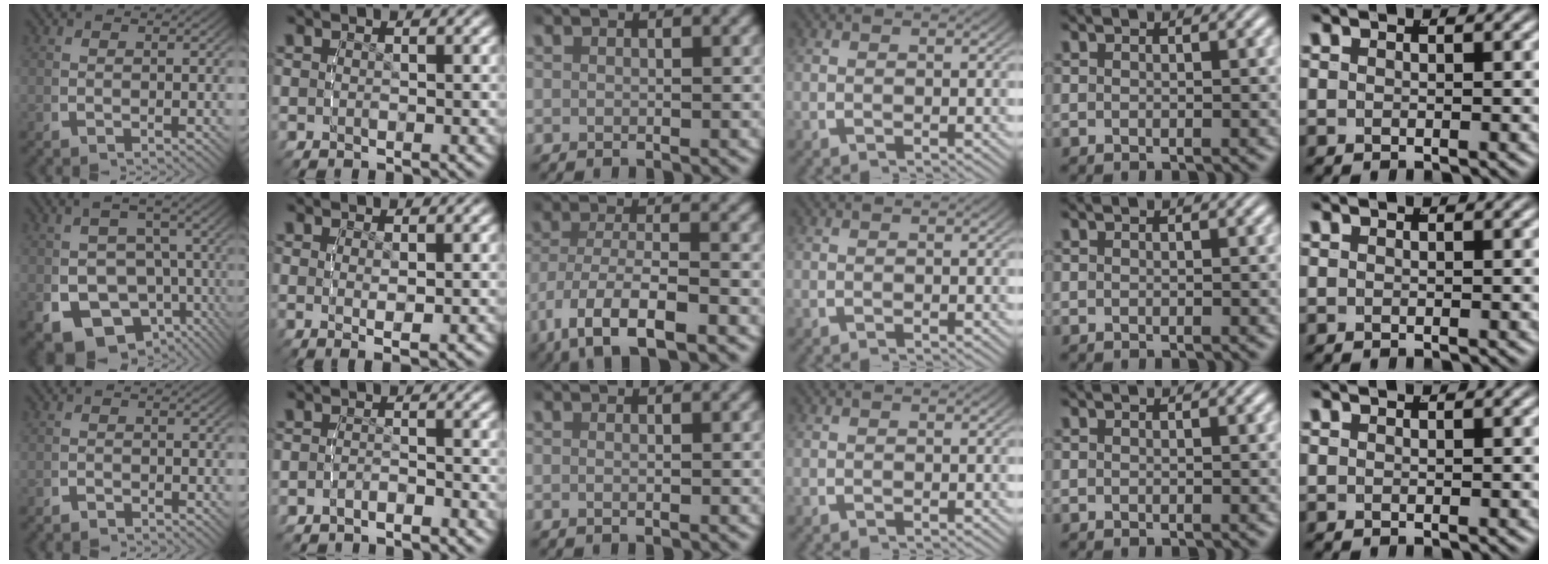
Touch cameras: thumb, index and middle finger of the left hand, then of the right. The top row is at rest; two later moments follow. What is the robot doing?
{"motion": "lift_and_place", "object": "cloth"}